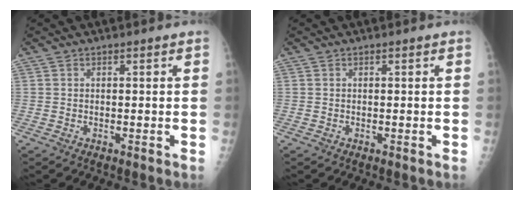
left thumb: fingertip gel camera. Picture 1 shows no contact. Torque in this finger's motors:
{"motor_torque": [0.00, 0.00, 0.00, 0.00, 0.00]}